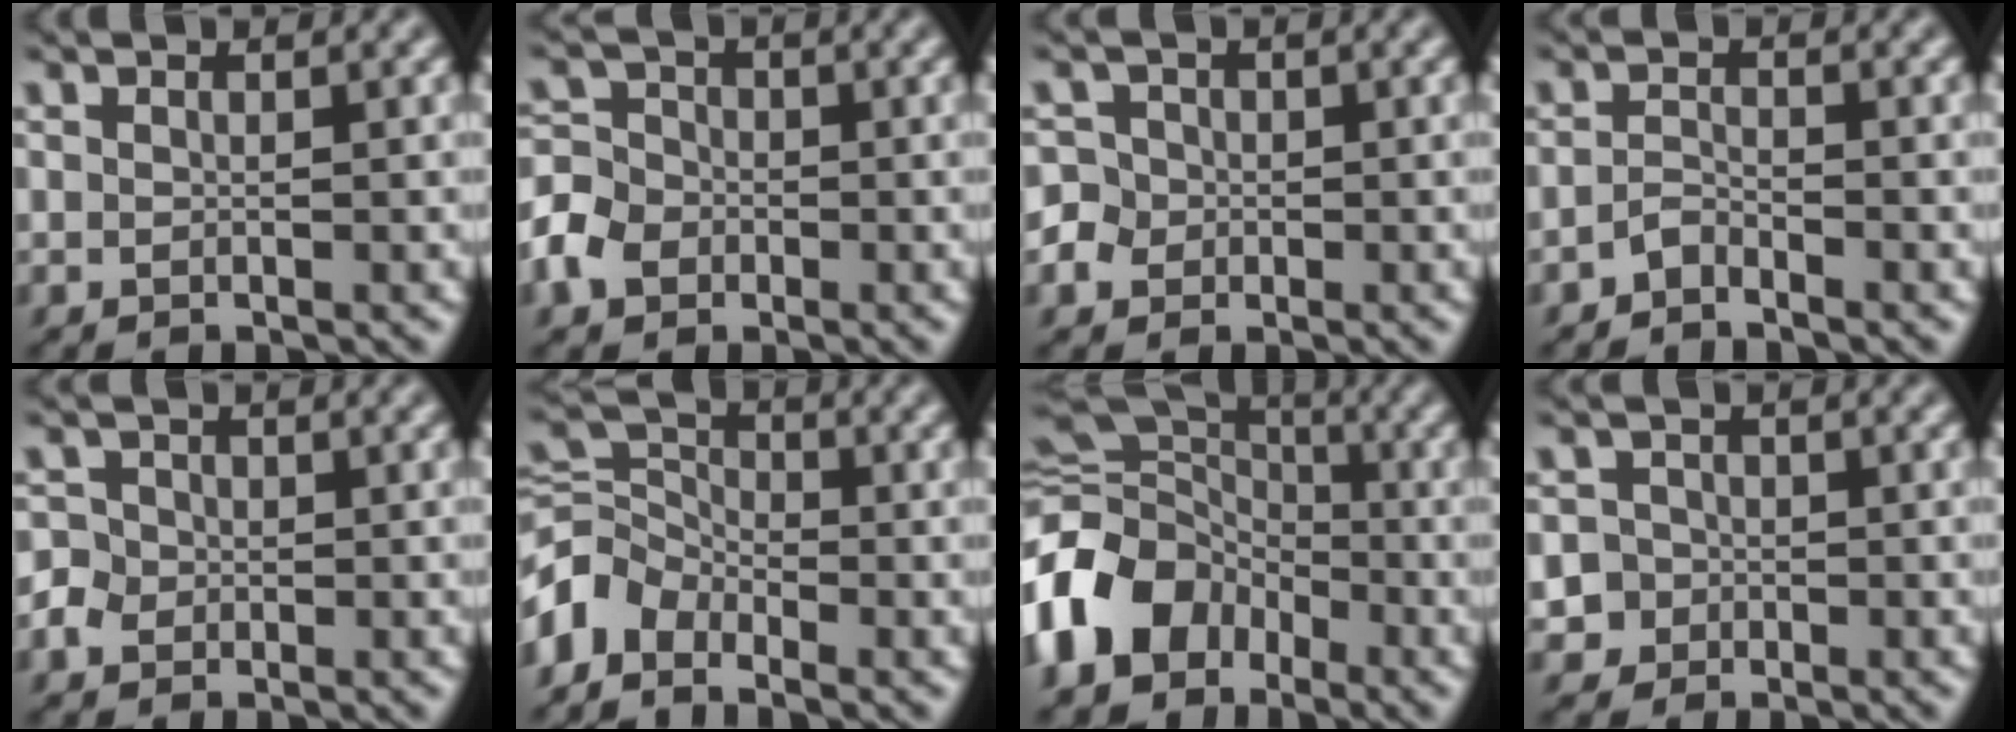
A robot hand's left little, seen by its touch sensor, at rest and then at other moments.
{"total": 5.2, "force": [-2.3, 4.2, 2.1], "torque": [-0.039, -0.007, -0.059]}
{"total": 4.4, "force": [-1.4, 4.0, 1.1], "torque": [-0.010, 0.018, -0.046]}
{"total": 1.3, "force": [-1.2, 0.2, 0.4], "torque": [-0.010, 0.007, -0.028]}
{"total": 2.6, "force": [-0.8, 2.4, 0.7], "torque": [-0.001, 0.010, -0.022]}
{"total": 4.4, "force": [-3.0, 2.7, 1.6], "torque": [-0.034, 0.007, -0.079]}
{"total": 12.5, "force": [-5.3, 10.0, 5.3], "torque": [-0.118, -0.010, -0.124]}
{"total": 4.5, "force": [-2.1, 4.0, 0.5], "torque": [0.004, 0.002, -0.054]}